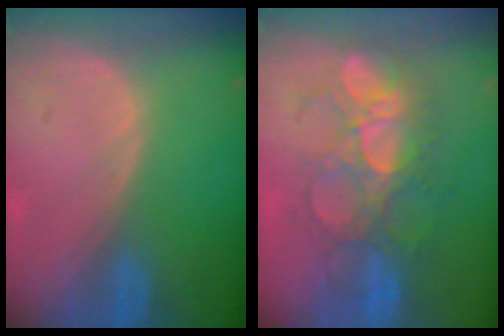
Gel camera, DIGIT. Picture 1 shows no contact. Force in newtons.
{"total": 8.9, "press": 8.8, "slide": 1.7}